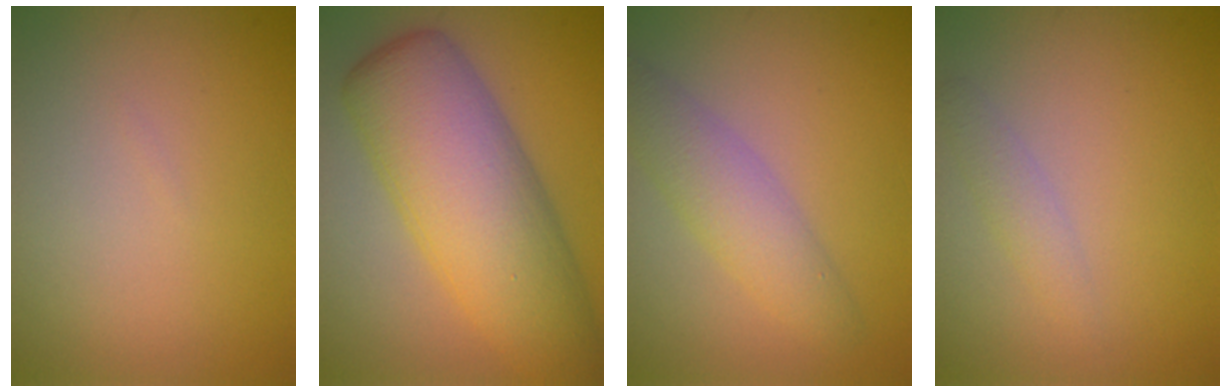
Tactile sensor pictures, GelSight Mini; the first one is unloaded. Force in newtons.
{"total": 11.7, "press": 11.7, "slide": 0.1}
{"total": 4.2, "press": 4.2, "slide": 0.2}
{"total": 1.6, "press": 1.6, "slide": 0.1}